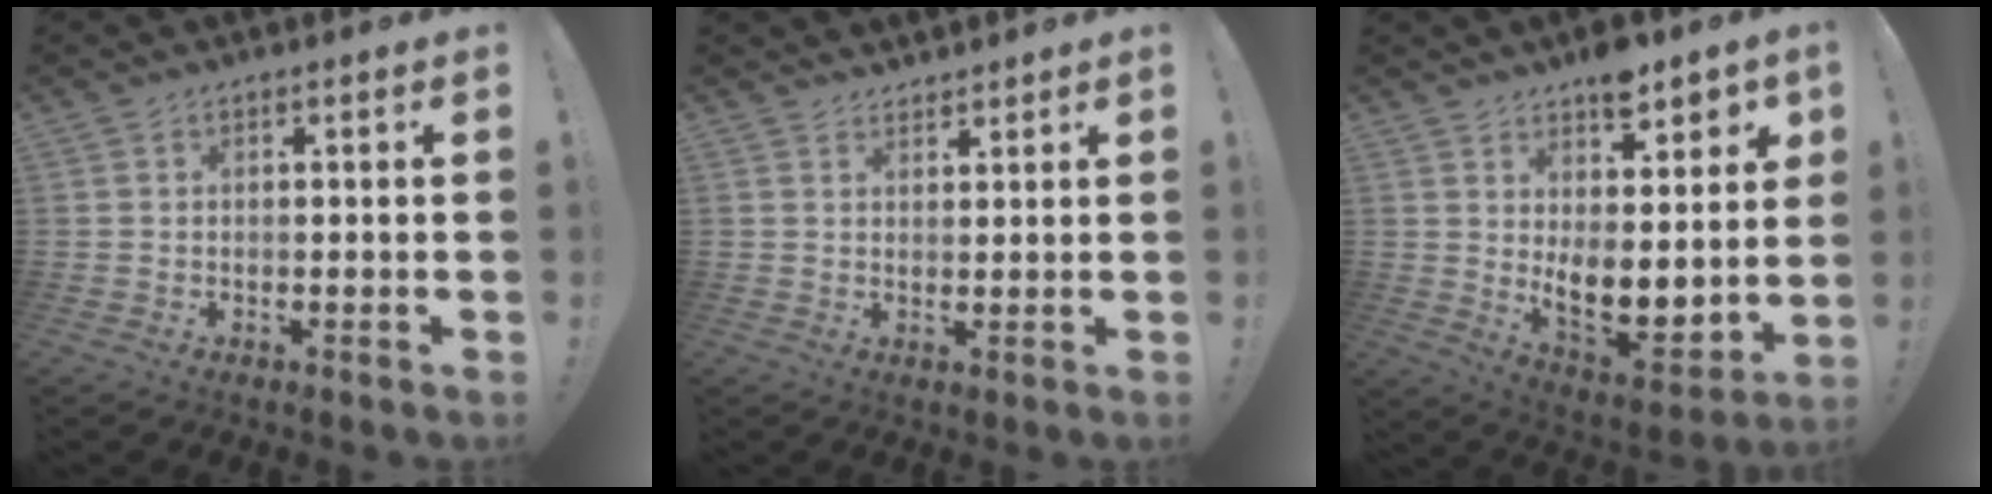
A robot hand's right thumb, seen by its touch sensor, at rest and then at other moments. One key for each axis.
{"total": 2.1, "fx": 2.0, "fy": 0.5, "fz": -0.4, "tx": 0.013, "ty": -0.016, "tz": 0.037}
{"total": 14.7, "fx": 4.4, "fy": 8.7, "fz": 10.9, "tx": -0.141, "ty": -0.042, "tz": 0.080}